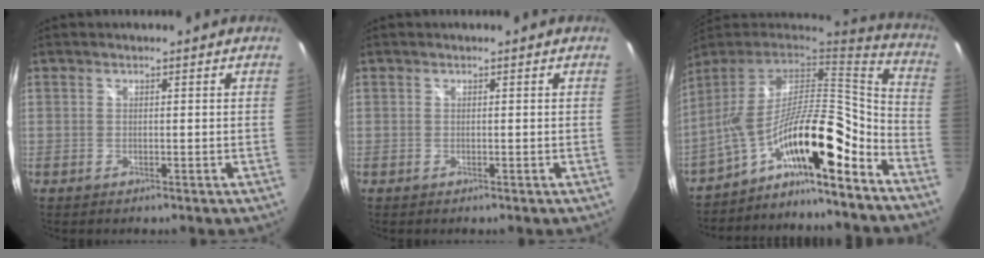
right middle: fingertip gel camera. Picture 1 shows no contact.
{"total": 0.0}
{"total": 18.4, "force": [-9.0, 4.6, 15.3], "torque": [-0.241, -0.022, -0.164]}